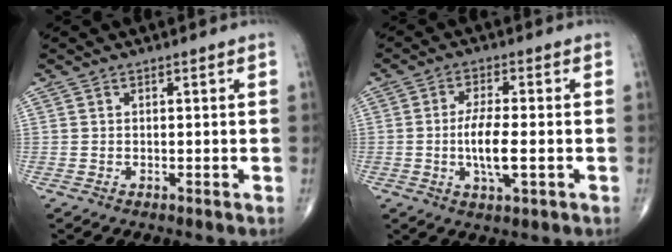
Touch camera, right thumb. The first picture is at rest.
{"total": 7.2, "force": [-1.2, 2.3, 6.7], "torque": [-0.133, -0.002, -0.023]}